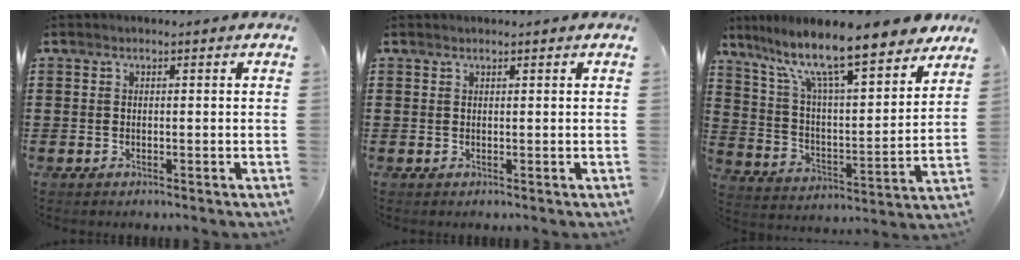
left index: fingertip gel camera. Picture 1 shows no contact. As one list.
[{"total": 0.6, "force": [0.6, 0.0, 0.2], "torque": [-0.004, -0.001, 0.012]}, {"total": 12.9, "force": [10.2, 2.0, 7.7], "torque": [-0.177, -0.060, 0.172]}]